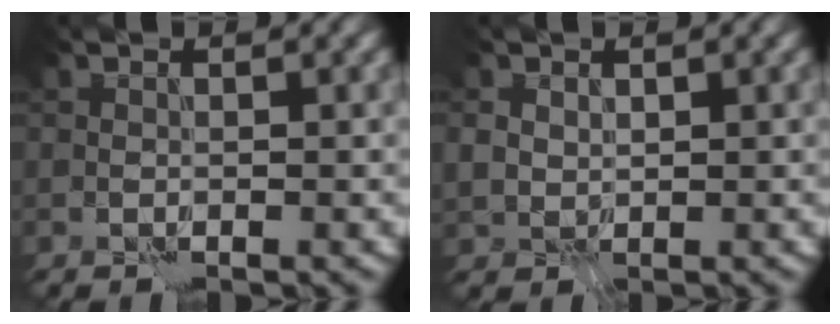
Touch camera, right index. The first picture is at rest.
{"total": 1.5, "force": [0.6, 1.3, 0.4], "torque": [-0.012, -0.001, 0.013]}